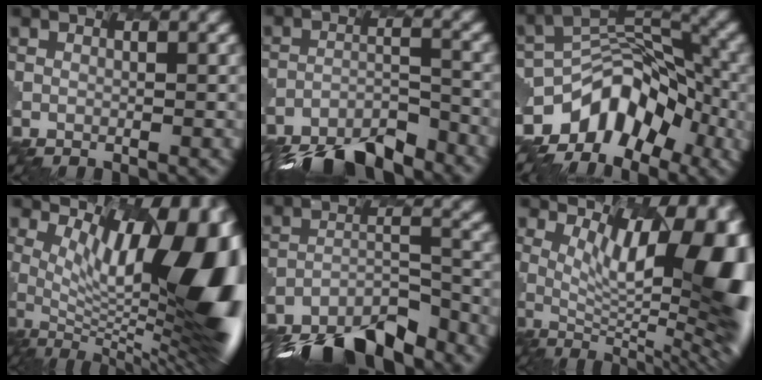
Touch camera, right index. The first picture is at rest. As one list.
[{"total": 9.9, "force": [-9.0, 2.4, 3.1], "torque": [-0.064, -0.017, -0.137]}, {"total": 6.9, "force": [-5.0, 4.0, 2.6], "torque": [-0.030, 0.001, -0.099]}, {"total": 15.7, "force": [3.3, 6.3, 14.0], "torque": [-0.192, -0.007, 0.070]}, {"total": 11.2, "force": [-10.1, 3.3, 3.7], "torque": [-0.085, -0.004, -0.154]}, {"total": 14.2, "force": [3.0, 5.1, 12.9], "torque": [-0.170, -0.013, 0.061]}]